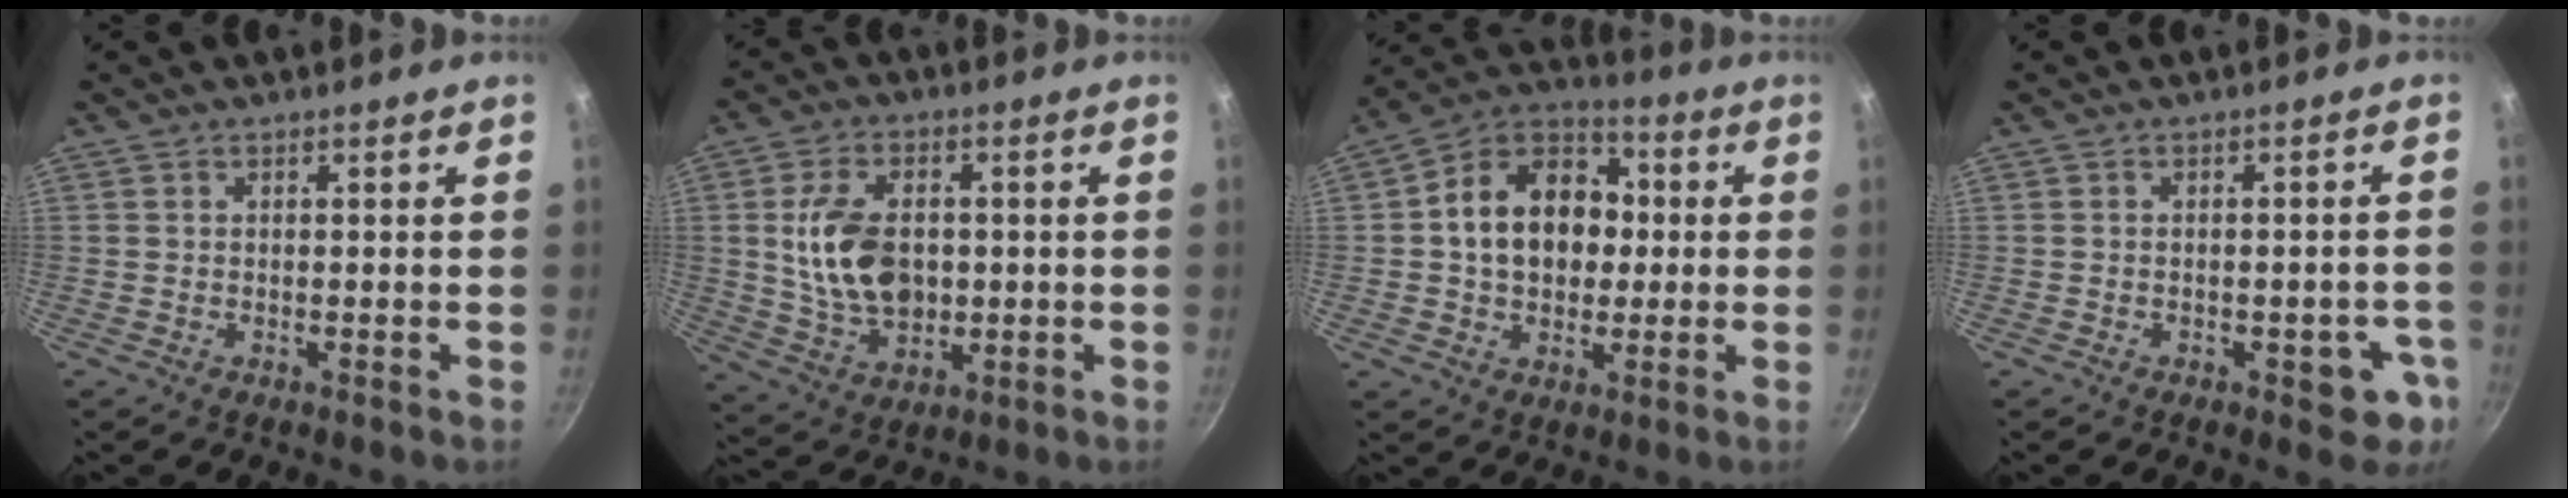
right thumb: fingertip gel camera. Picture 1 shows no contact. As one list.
[{"total": 13.7, "force": [0.8, 9.1, 10.3], "torque": [-0.166, -0.004, 0.021]}, {"total": 16.4, "force": [1.0, 12.5, 10.6], "torque": [-0.142, 0.029, 0.001]}, {"total": 6.2, "force": [-2.4, 3.2, 4.8], "torque": [-0.027, 0.008, -0.024]}]